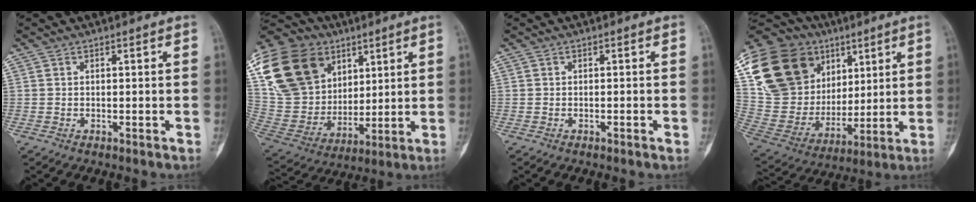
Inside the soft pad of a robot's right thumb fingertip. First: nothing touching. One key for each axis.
{"total": 25.8, "fx": 11.0, "fy": 19.1, "fz": 13.4, "tx": -0.248, "ty": 0.005, "tz": 0.219}
{"total": 0.7, "fx": -0.4, "fy": 0.0, "fz": 0.6, "tx": -0.009, "ty": 0.002, "tz": -0.004}
{"total": 28.0, "fx": 11.6, "fy": 20.3, "fz": 15.4, "tx": -0.278, "ty": 0.018, "tz": 0.229}